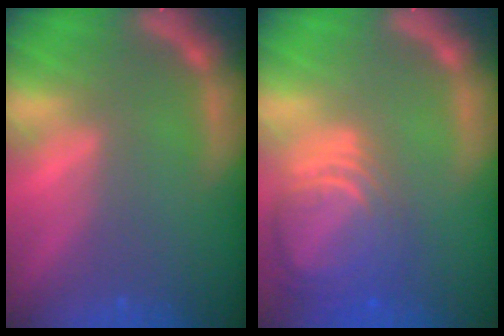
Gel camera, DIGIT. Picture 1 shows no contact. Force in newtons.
{"total": 9.0}